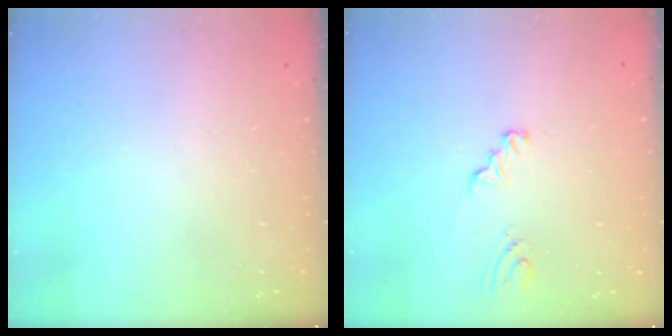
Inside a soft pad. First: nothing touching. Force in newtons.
{"total": 2.1, "press": 2.1, "slide": 0.2}